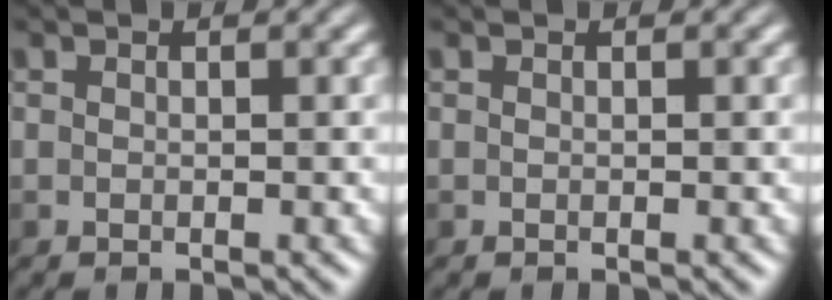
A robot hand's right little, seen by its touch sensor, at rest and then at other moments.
{"total": 0.0}